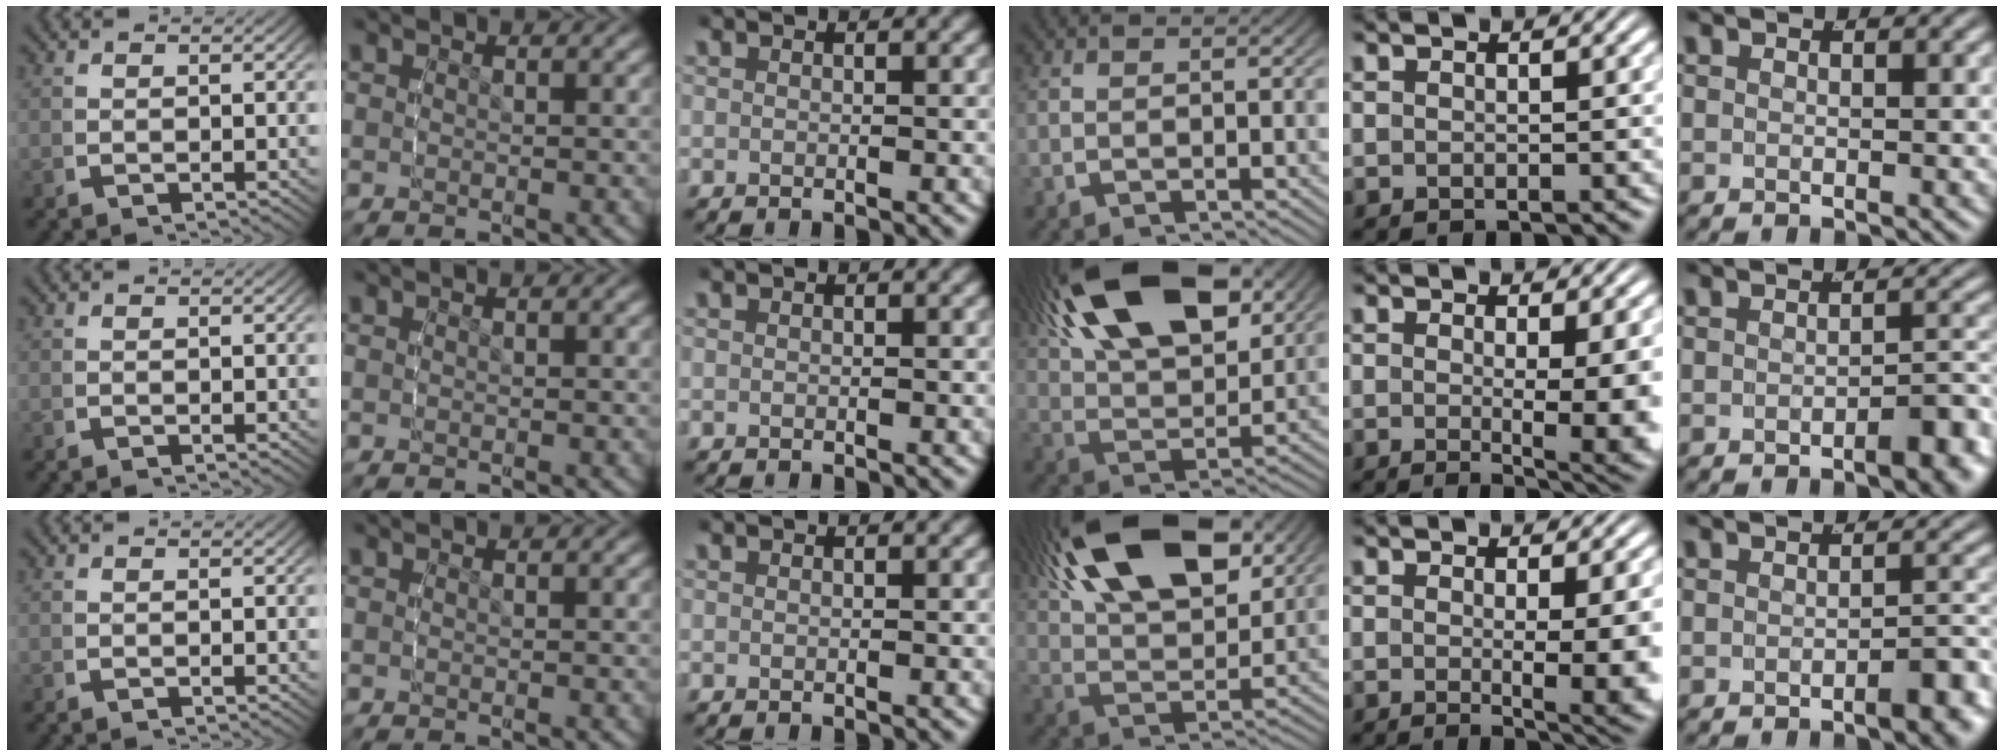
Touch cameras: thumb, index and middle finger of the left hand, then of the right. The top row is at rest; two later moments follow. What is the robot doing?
{"motion": "lift_and_place", "object": "screwdriver"}